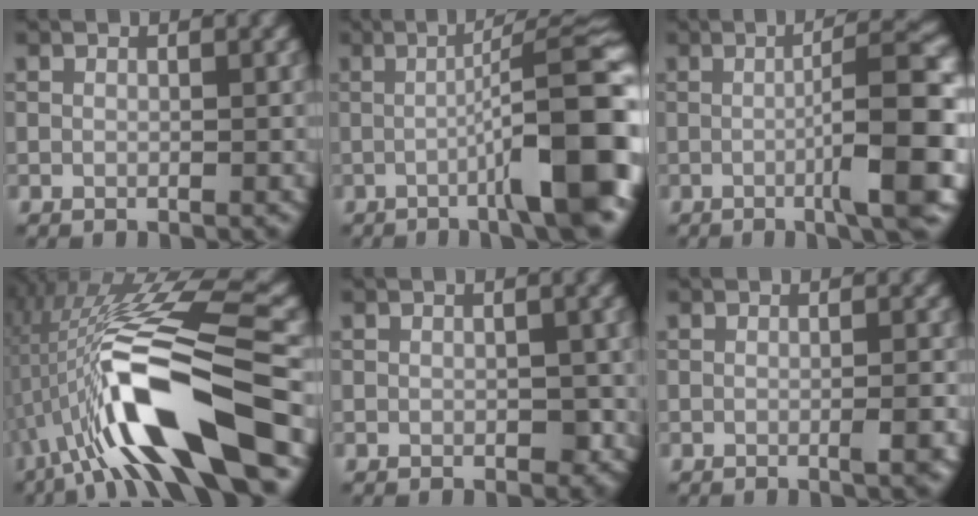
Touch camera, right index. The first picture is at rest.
{"total": 12.0, "force": [-2.9, 2.0, 11.5], "torque": [-0.139, 0.014, -0.049]}
{"total": 8.5, "force": [-1.4, 1.2, 8.3], "torque": [-0.107, 0.014, -0.030]}
{"total": 13.2, "force": [-3.4, 3.1, 12.4], "torque": [-0.218, 0.010, -0.060]}
{"total": 2.2, "force": [-0.3, 1.4, 1.7], "torque": [-0.023, -0.006, 0.000]}
{"total": 1.6, "force": [-0.5, 0.1, 1.6], "torque": [-0.024, 0.001, -0.011]}